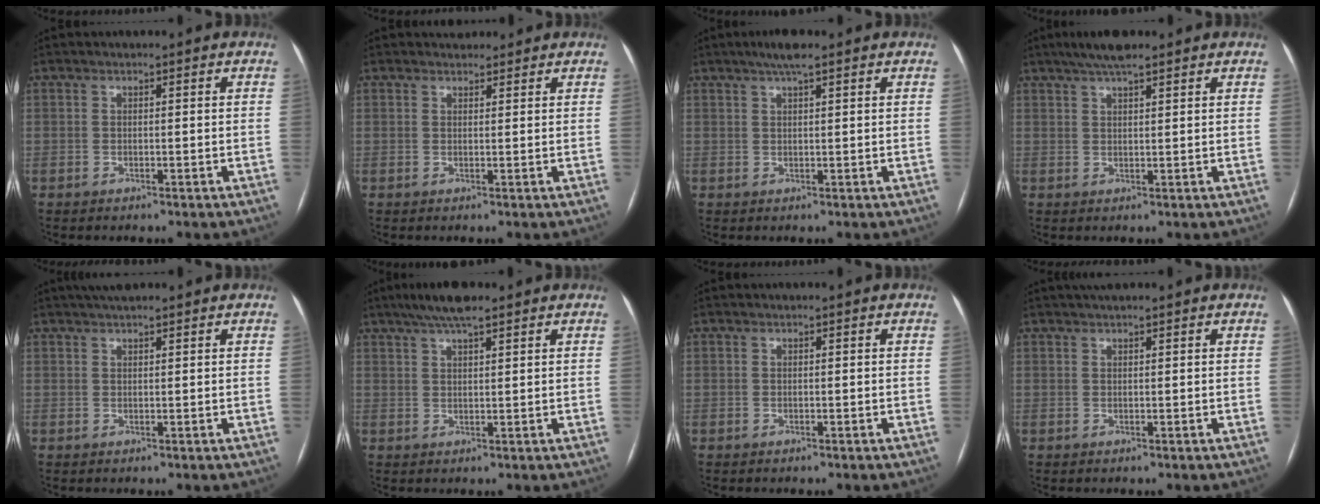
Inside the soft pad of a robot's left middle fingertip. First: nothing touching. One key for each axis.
{"total": 2.2, "fx": 2.0, "fy": 1.0, "fz": 0.2, "tx": -0.002, "ty": 0.013, "tz": 0.030}
{"total": 3.6, "fx": 2.5, "fy": 0.3, "fz": 2.6, "tx": -0.048, "ty": 0.011, "tz": 0.042}
{"total": 5.4, "fx": 4.1, "fy": 0.8, "fz": 3.4, "tx": -0.062, "ty": 0.019, "tz": 0.071}
{"total": 3.9, "fx": 3.2, "fy": 0.6, "fz": 2.1, "tx": -0.032, "ty": 0.026, "tz": 0.054}
{"total": 6.1, "fx": 4.5, "fy": 0.9, "fz": 4.0, "tx": -0.072, "ty": 0.020, "tz": 0.077}
{"total": 0.0}
{"total": 3.3, "fx": 2.7, "fy": 0.5, "fz": 1.8, "tx": -0.025, "ty": 0.026, "tz": 0.044}